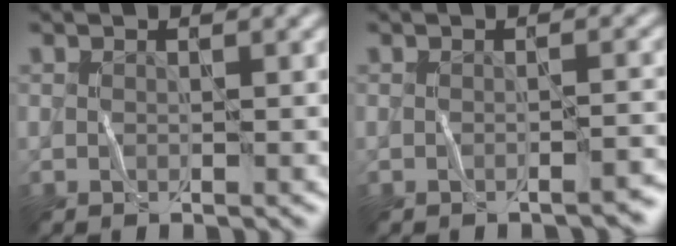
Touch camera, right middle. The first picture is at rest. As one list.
[{"total": 1.4, "force": [-1.2, 0.2, 0.7], "torque": [-0.008, 0.004, -0.019]}]